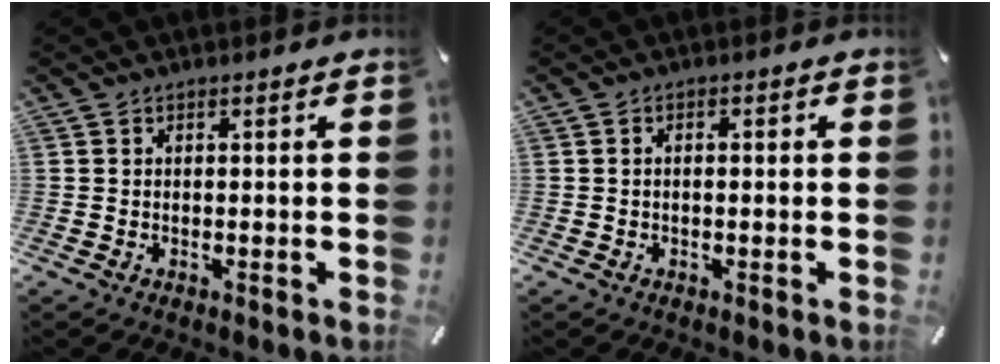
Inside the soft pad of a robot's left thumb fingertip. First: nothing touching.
{"total": 1.1, "force": [-0.3, 0.5, 0.9], "torque": [-0.018, 0.003, -0.007]}